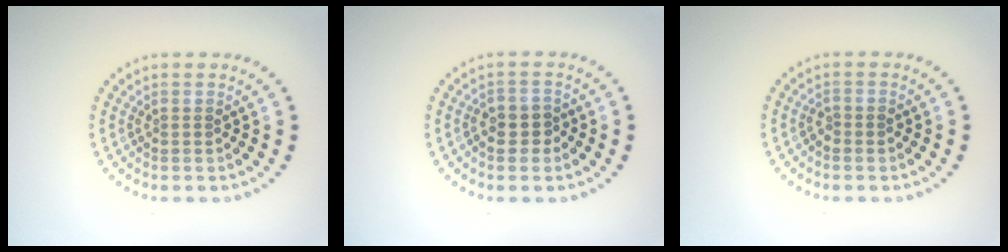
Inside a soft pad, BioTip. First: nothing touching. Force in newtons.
{"total": 2.3, "press": 2.2, "slide": 0.7}
{"total": 0.9, "press": 0.9, "slide": 0.2}